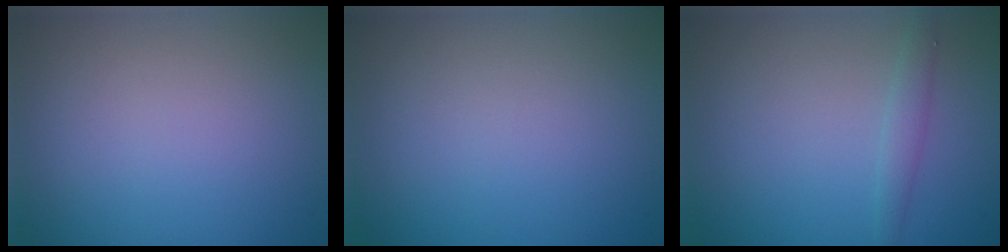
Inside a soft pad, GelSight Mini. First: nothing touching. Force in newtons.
{"total": 0.0}
{"total": 1.4, "press": 1.4, "slide": 0.1}